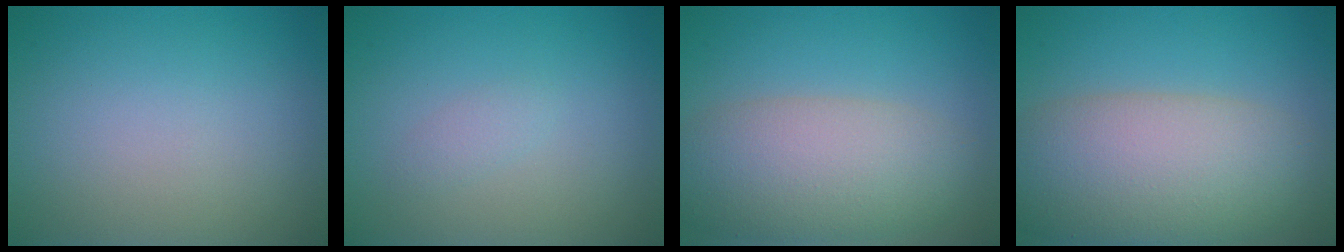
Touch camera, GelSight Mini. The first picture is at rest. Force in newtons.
{"total": 0.9, "press": 0.9, "slide": 0.0}
{"total": 7.2, "press": 7.2, "slide": 0.7}
{"total": 9.8, "press": 9.8, "slide": 0.6}